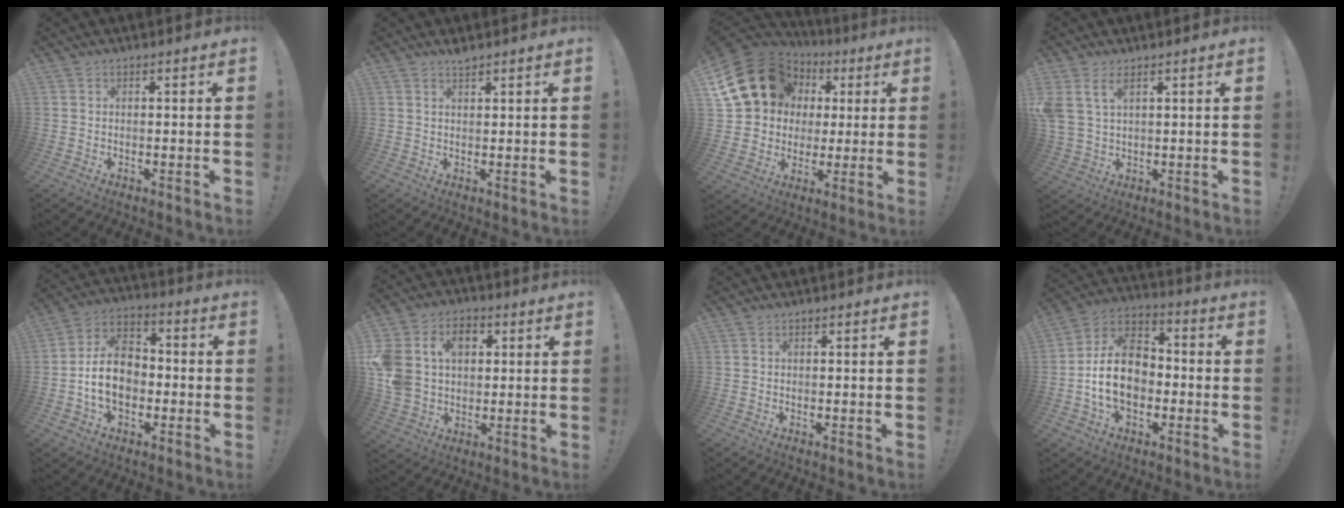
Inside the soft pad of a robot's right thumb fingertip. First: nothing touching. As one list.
[{"total": 1.9, "force": [1.7, 0.1, 0.7], "torque": [-0.007, -0.009, 0.030]}, {"total": 20.5, "force": [7.0, 16.4, 10.0], "torque": [-0.168, -0.023, 0.155]}, {"total": 5.9, "force": [3.1, 3.0, 4.1], "torque": [-0.083, -0.011, 0.062]}, {"total": 13.8, "force": [-2.2, 9.8, 9.5], "torque": [-0.166, 0.019, -0.036]}, {"total": 15.2, "force": [3.7, 11.9, 8.6], "torque": [-0.158, -0.006, 0.071]}, {"total": 0.0}, {"total": 16.8, "force": [-2.1, 12.0, 11.6], "torque": [-0.195, 0.018, -0.026]}]